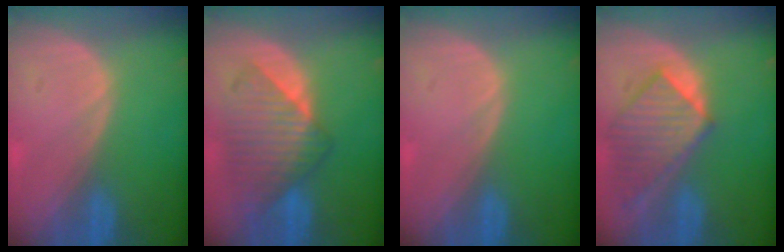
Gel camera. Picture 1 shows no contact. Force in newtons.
{"total": 8.4, "press": 8.2, "slide": 2.1}
{"total": 0.0}
{"total": 8.6, "press": 7.8, "slide": 3.7}